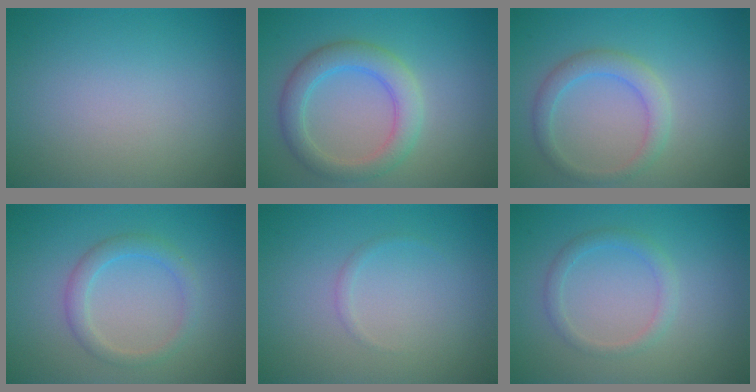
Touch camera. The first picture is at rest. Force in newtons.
{"total": 3.9, "press": 3.9, "slide": 0.1}
{"total": 2.5, "press": 2.5, "slide": 0.1}
{"total": 2.2, "press": 2.2, "slide": 0.1}
{"total": 0.6, "press": 0.6, "slide": 0.0}
{"total": 1.6, "press": 1.6, "slide": 0.0}